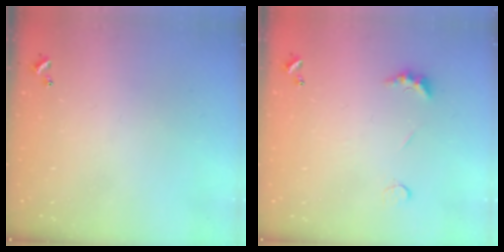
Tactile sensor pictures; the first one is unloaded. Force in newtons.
{"total": 2.5, "press": 2.4, "slide": 0.7}